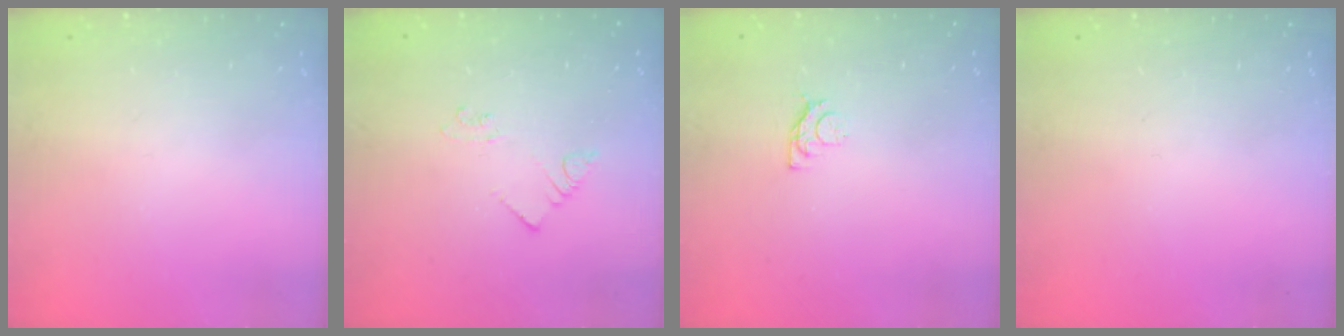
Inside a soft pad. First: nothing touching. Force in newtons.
{"total": 1.9, "press": 1.9, "slide": 0.3}
{"total": 3.4, "press": 3.3, "slide": 0.5}
{"total": 0.0}